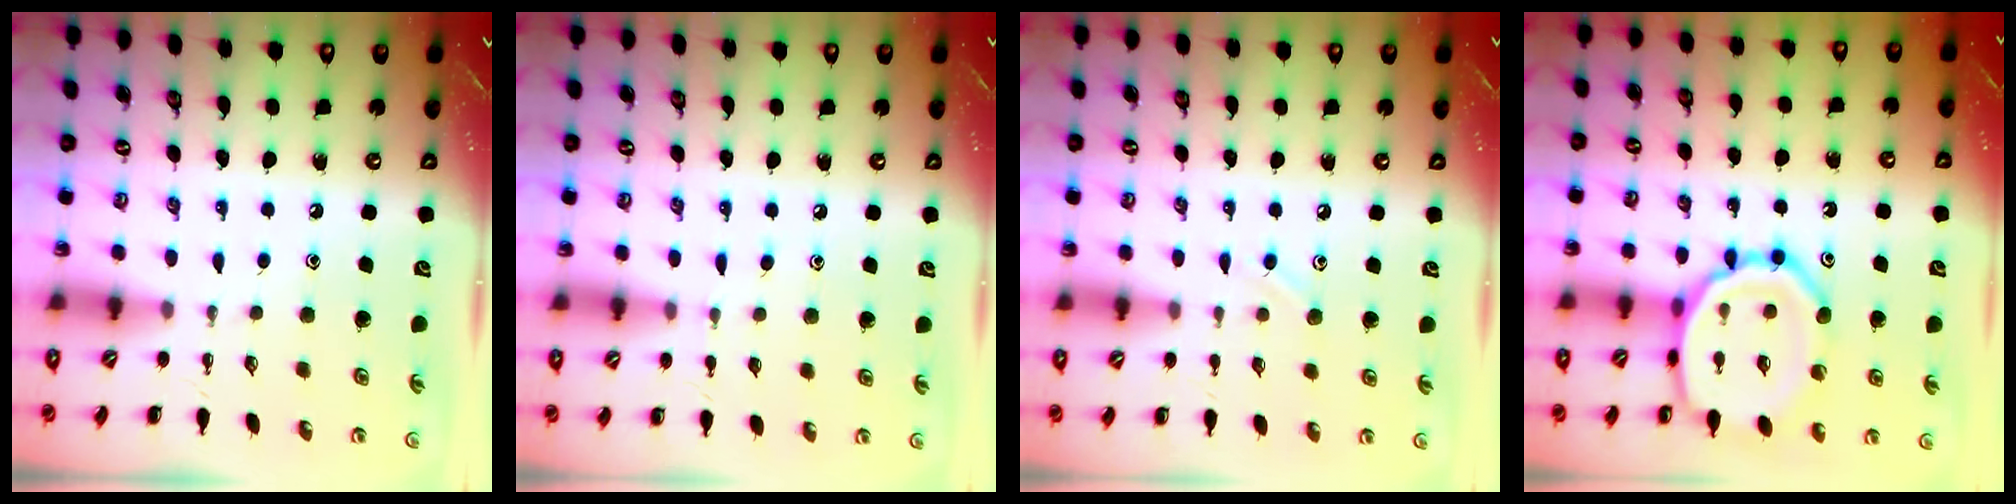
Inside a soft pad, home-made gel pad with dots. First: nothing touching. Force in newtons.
{"total": 3.6, "press": 3.4, "slide": 1.3}
{"total": 5.8, "press": 5.5, "slide": 1.8}
{"total": 17.2, "press": 17.1, "slide": 1.4}